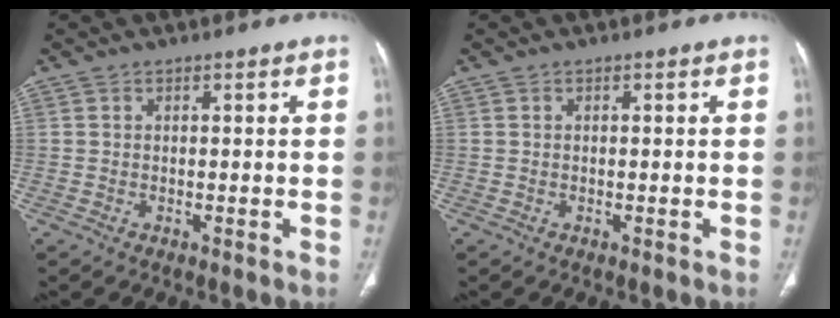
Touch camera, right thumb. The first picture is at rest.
{"total": 0.0}